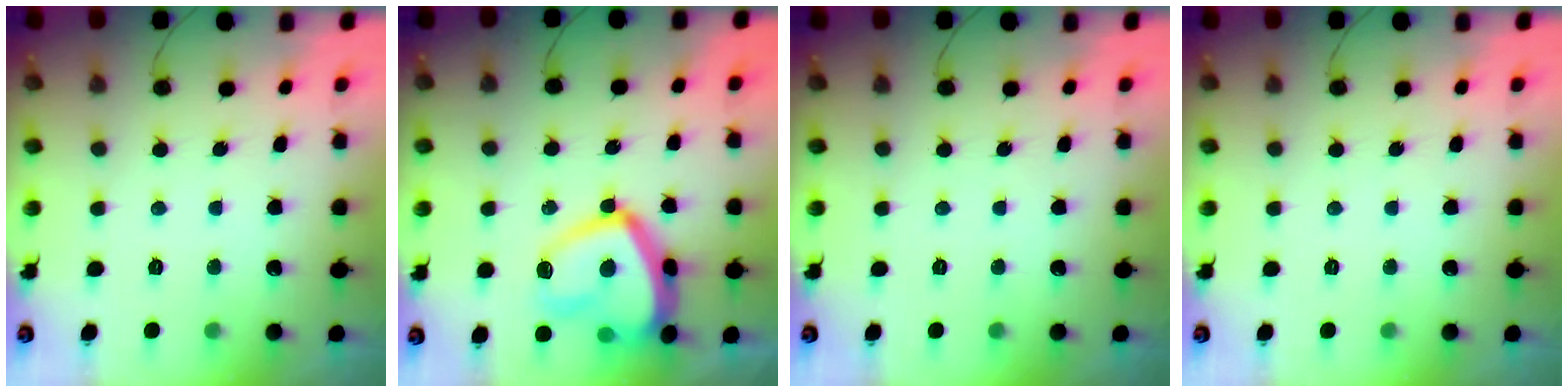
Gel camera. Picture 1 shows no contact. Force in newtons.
{"total": 18.0, "press": 17.9, "slide": 1.4}
{"total": 0.0}
{"total": 0.0}